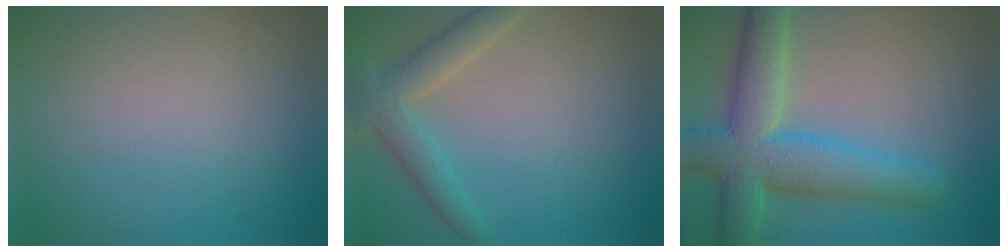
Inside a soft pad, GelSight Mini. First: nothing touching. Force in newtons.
{"total": 3.7, "press": 3.7, "slide": 0.2}
{"total": 8.1, "press": 8.1, "slide": 0.4}